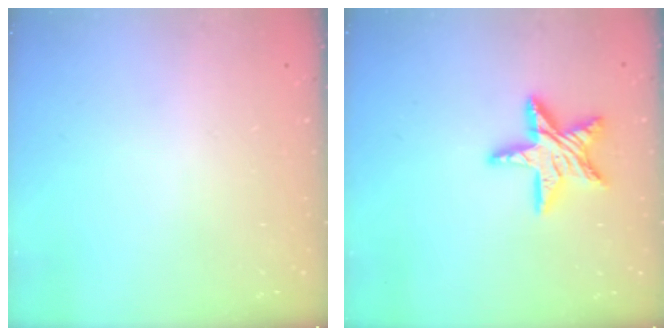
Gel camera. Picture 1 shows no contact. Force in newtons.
{"total": 13.9, "press": 13.9, "slide": 1.1}